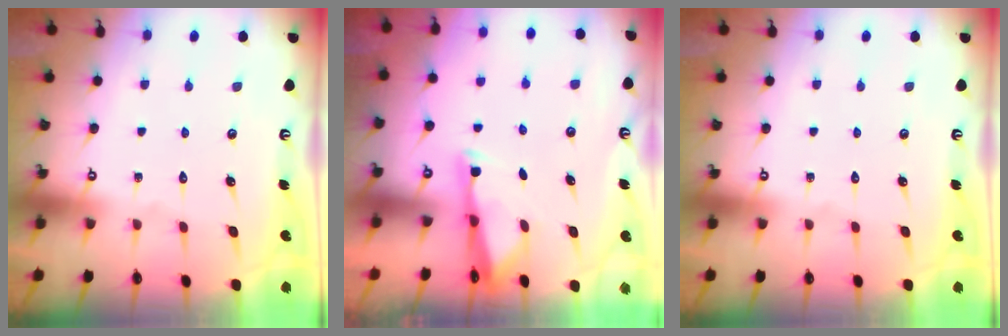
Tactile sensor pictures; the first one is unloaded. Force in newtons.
{"total": 2.9, "press": 2.9, "slide": 0.6}
{"total": 0.0}